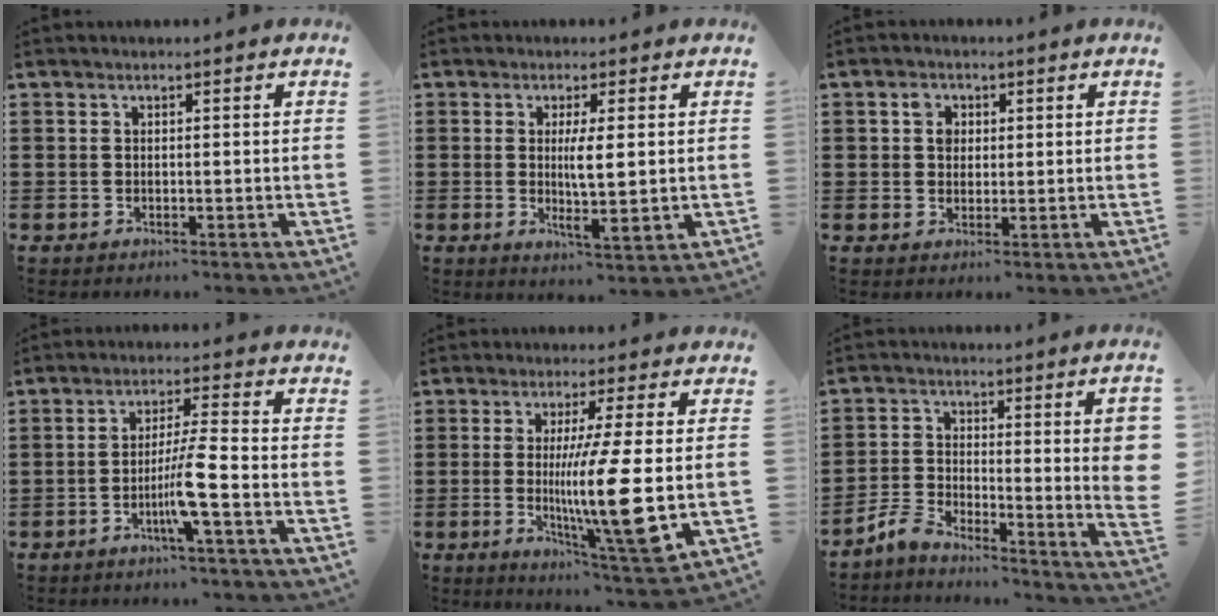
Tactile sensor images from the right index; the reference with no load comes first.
{"total": 4.5, "force": [0.5, 0.4, 4.5], "torque": [-0.083, -0.005, 0.006]}
{"total": 2.7, "force": [0.8, 2.1, 1.4], "torque": [-0.036, 0.011, 0.014]}
{"total": 6.3, "force": [-2.6, -0.6, 5.7], "torque": [-0.112, -0.012, -0.052]}
{"total": 12.7, "force": [-1.3, 0.5, 12.6], "torque": [-0.236, -0.027, -0.029]}
{"total": 7.8, "force": [-2.6, 2.0, 7.1], "torque": [-0.123, 0.003, -0.048]}